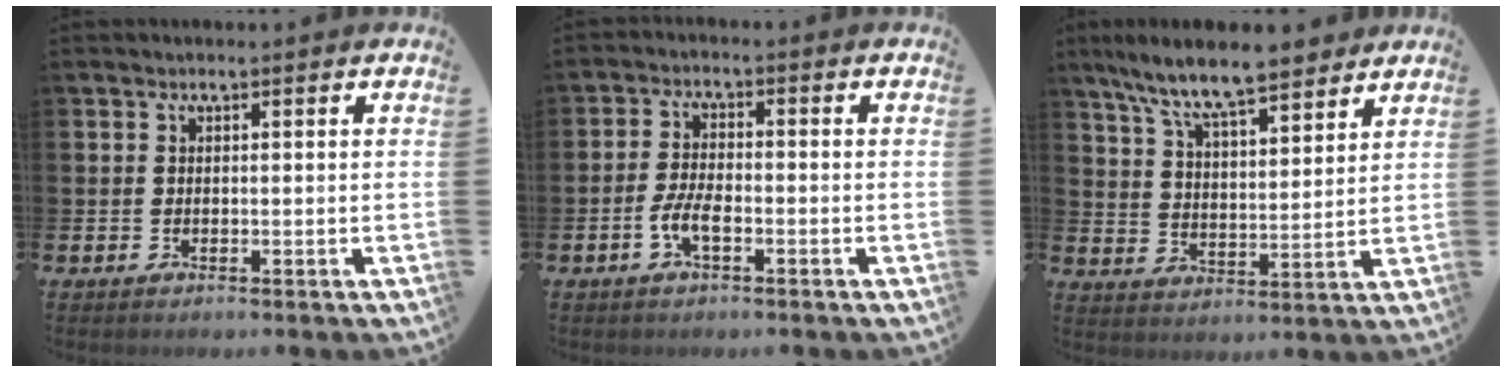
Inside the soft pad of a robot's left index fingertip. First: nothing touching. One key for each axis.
{"total": 3.6, "fx": -1.5, "fy": 1.4, "fz": 2.9, "tx": -0.065, "ty": 0.008, "tz": -0.027}
{"total": 9.6, "fx": 8.6, "fy": 1.7, "fz": 3.8, "tx": -0.104, "ty": -0.043, "tz": 0.156}